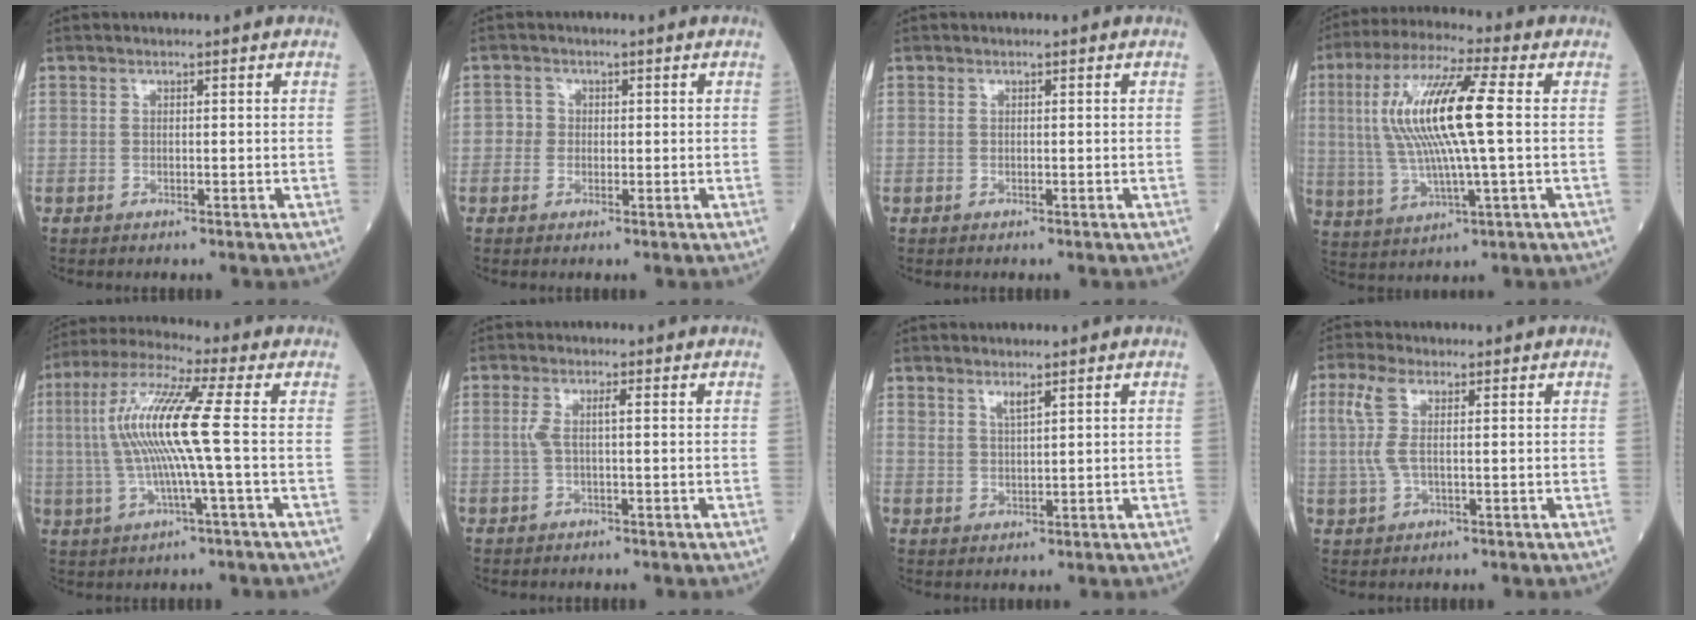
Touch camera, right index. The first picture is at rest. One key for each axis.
{"total": 1.7, "fx": -0.2, "fy": 1.7, "fz": 0.3, "tx": 0.005, "ty": 0.006, "tz": -0.008}
{"total": 0.0}
{"total": 15.0, "fx": 1.8, "fy": 1.4, "fz": 14.9, "tx": -0.307, "ty": 0.014, "tz": 0.030}
{"total": 12.7, "fx": 0.4, "fy": -0.3, "fz": 12.7, "tx": -0.266, "ty": 0.013, "tz": 0.001}
{"total": 2.5, "fx": 0.2, "fy": 0.2, "fz": 2.5, "tx": -0.057, "ty": 0.009, "tz": 0.006}
{"total": 2.1, "fx": 1.6, "fy": 0.3, "fz": 1.3, "tx": -0.029, "ty": -0.005, "tz": 0.035}
{"total": 4.6, "fx": 1.0, "fy": 1.3, "fz": 4.3, "tx": -0.116, "ty": 0.013, "tz": 0.020}